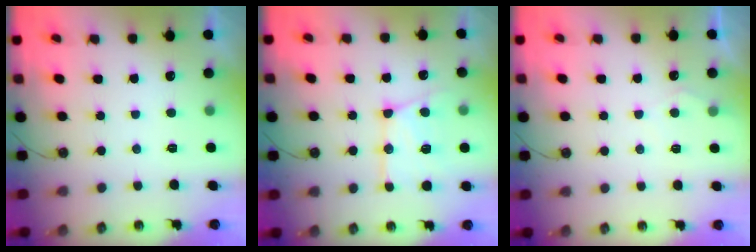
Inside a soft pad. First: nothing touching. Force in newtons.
{"total": 15.0, "press": 14.9, "slide": 1.6}
{"total": 4.6, "press": 4.5, "slide": 0.6}